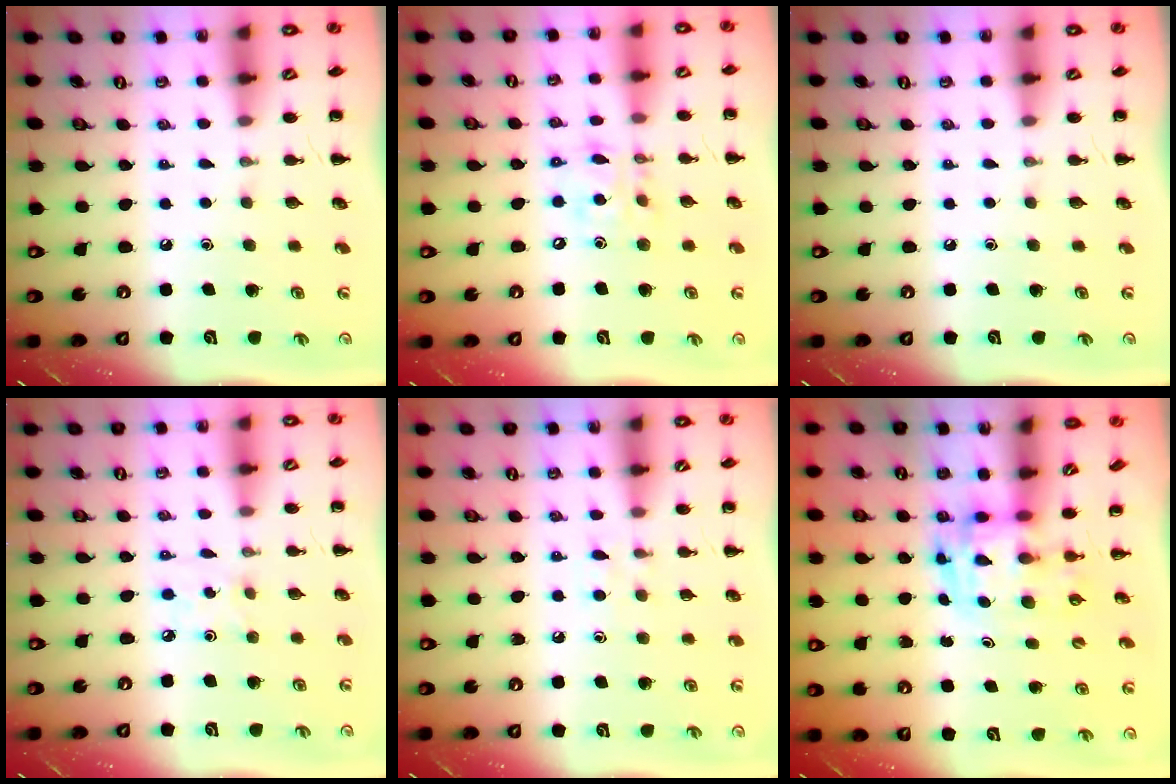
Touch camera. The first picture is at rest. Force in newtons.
{"total": 11.1, "press": 10.9, "slide": 2.4}
{"total": 0.0}
{"total": 2.1, "press": 2.0, "slide": 0.4}
{"total": 4.7, "press": 4.4, "slide": 1.6}
{"total": 3.6, "press": 3.5, "slide": 0.6}